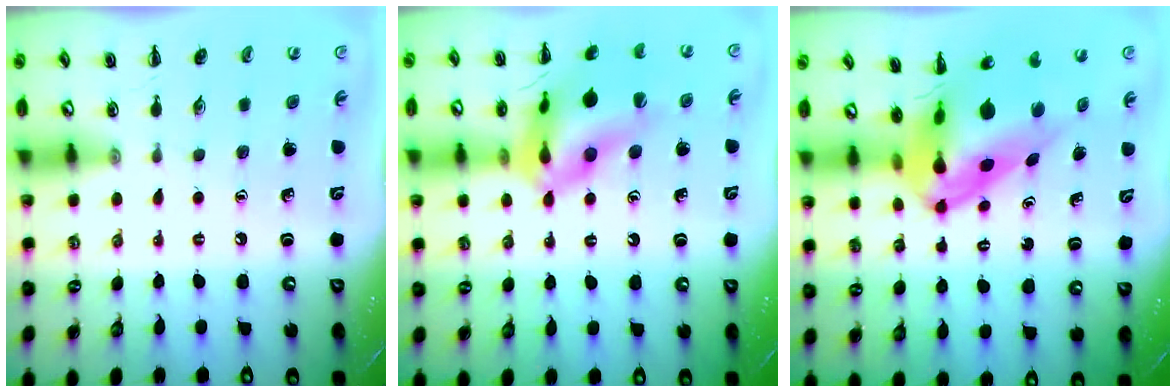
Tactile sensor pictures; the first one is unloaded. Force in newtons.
{"total": 18.3, "press": 18.1, "slide": 2.8}
{"total": 8.7, "press": 8.3, "slide": 2.6}